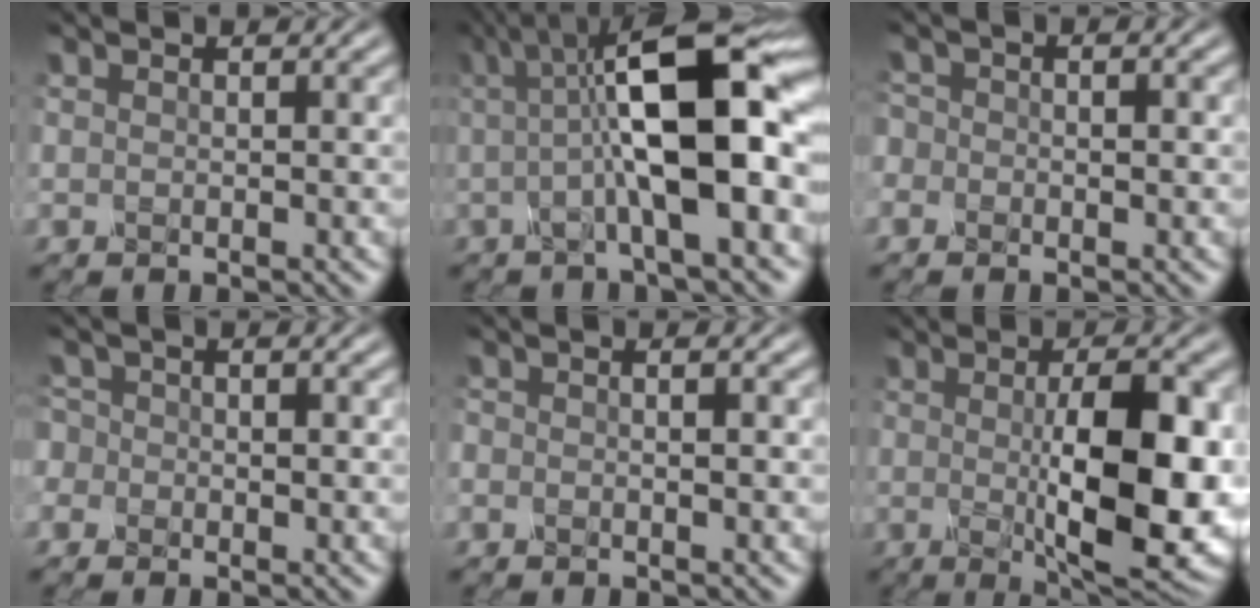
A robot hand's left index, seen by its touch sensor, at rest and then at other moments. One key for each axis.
{"total": 11.0, "fx": 0.9, "fy": 2.9, "fz": 10.6, "tx": -0.158, "ty": 0.019, "tz": 0.006}
{"total": 1.7, "fx": -0.5, "fy": 1.4, "fz": 0.7, "tx": -0.008, "ty": 0.010, "tz": -0.018}
{"total": 2.3, "fx": -0.7, "fy": 2.1, "fz": 0.7, "tx": -0.012, "ty": 0.014, "tz": -0.028}
{"total": 1.3, "fx": -0.2, "fy": 0.6, "fz": 1.2, "tx": -0.014, "ty": 0.002, "tz": -0.009}
{"total": 11.4, "fx": -0.5, "fy": 3.7, "fz": 10.8, "tx": -0.153, "ty": -0.014, "tz": -0.002}